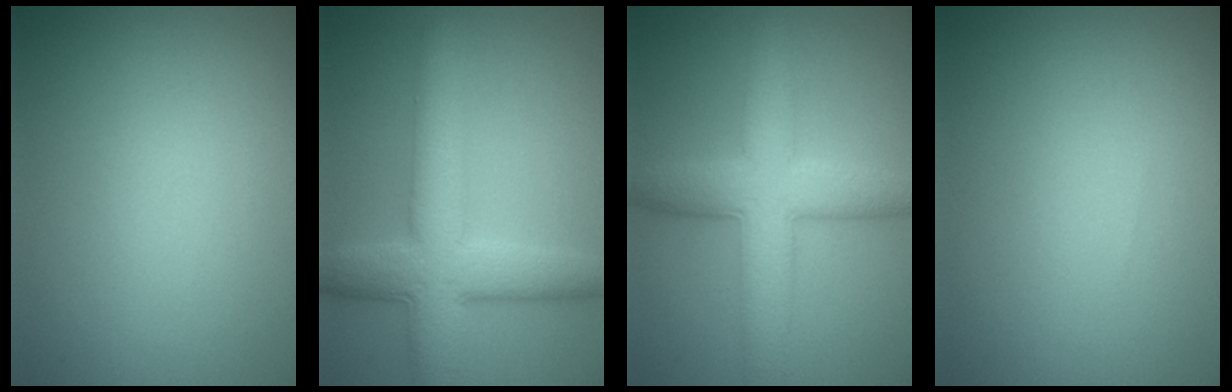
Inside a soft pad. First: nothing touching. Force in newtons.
{"total": 6.7, "press": 6.7, "slide": 0.1}
{"total": 6.6, "press": 6.6, "slide": 0.1}
{"total": 0.0}